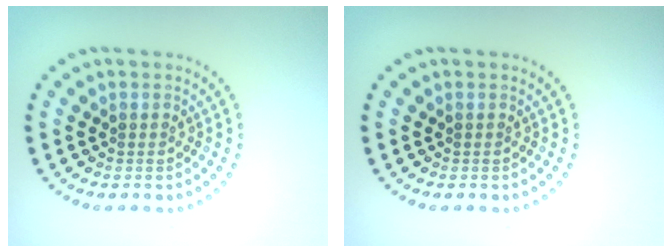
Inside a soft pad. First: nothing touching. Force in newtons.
{"total": 0.0}